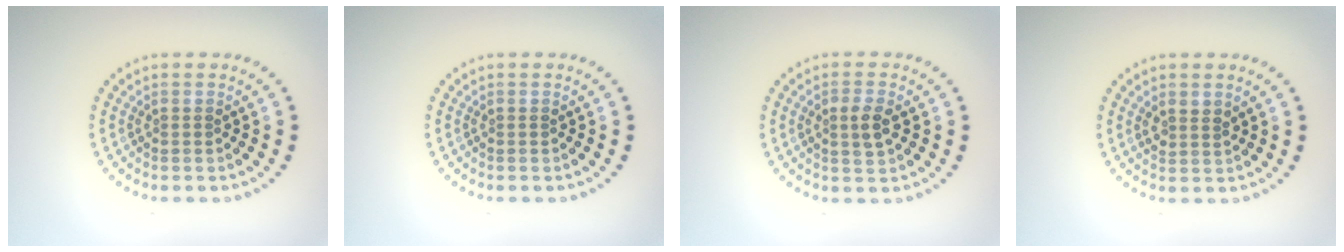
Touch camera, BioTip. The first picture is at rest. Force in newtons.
{"total": 0.0}
{"total": 2.2, "press": 2.1, "slide": 0.3}
{"total": 1.5, "press": 1.2, "slide": 0.9}